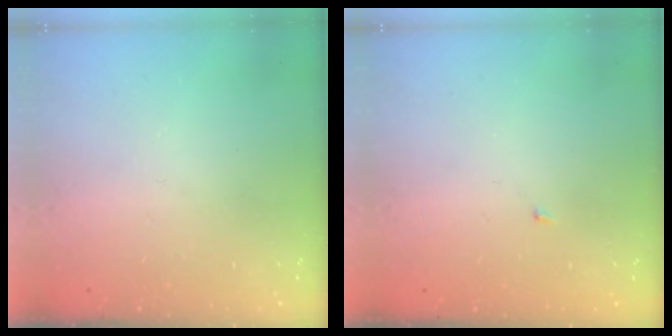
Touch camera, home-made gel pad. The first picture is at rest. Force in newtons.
{"total": 1.4, "press": 1.3, "slide": 0.1}